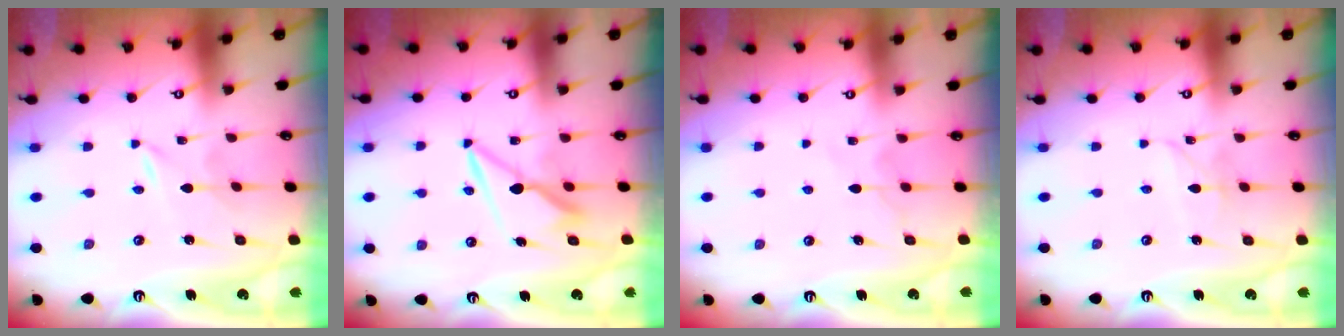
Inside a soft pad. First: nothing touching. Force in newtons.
{"total": 9.3, "press": 9.2, "slide": 1.2}
{"total": 7.0, "press": 7.0, "slide": 0.5}
{"total": 2.8, "press": 2.8, "slide": 0.2}